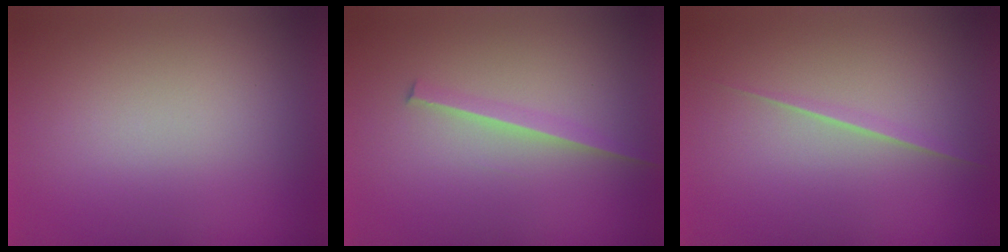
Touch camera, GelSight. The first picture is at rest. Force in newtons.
{"total": 1.8}
{"total": 1.6}